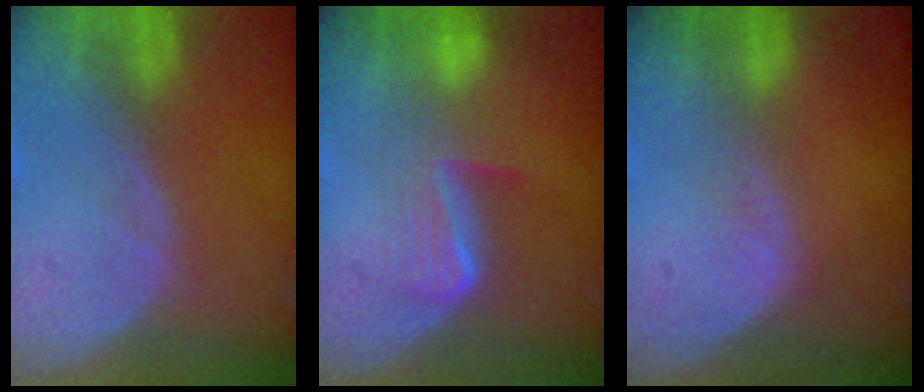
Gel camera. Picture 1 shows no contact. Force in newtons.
{"total": 6.6, "press": 5.9, "slide": 3.0}
{"total": 1.3, "press": 1.3, "slide": 0.1}